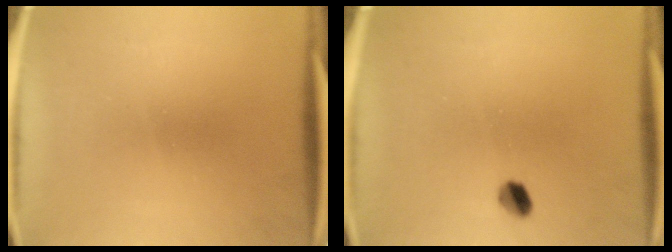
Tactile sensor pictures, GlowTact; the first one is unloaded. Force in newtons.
{"total": 2.7}